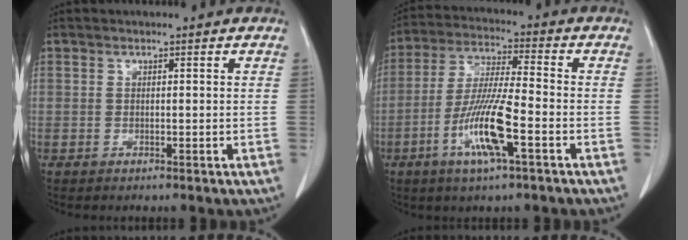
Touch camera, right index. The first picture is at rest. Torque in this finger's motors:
{"motor_torque": [1.11, -0.98, 0.30, 0.21]}